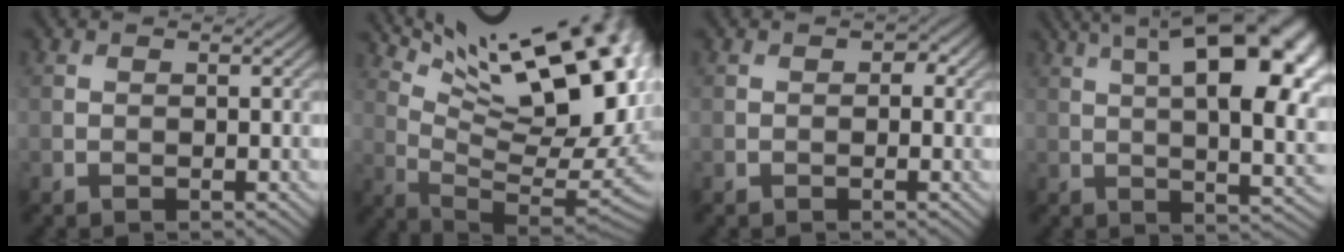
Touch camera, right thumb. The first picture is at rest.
{"total": 20.3, "force": [9.9, 6.8, 16.4], "torque": [-0.233, 0.028, 0.162]}
{"total": 1.0, "force": [0.0, 0.8, 0.6], "torque": [-0.005, -0.004, -0.004]}
{"total": 19.0, "force": [6.7, 7.3, 16.2], "torque": [-0.229, 0.049, 0.101]}